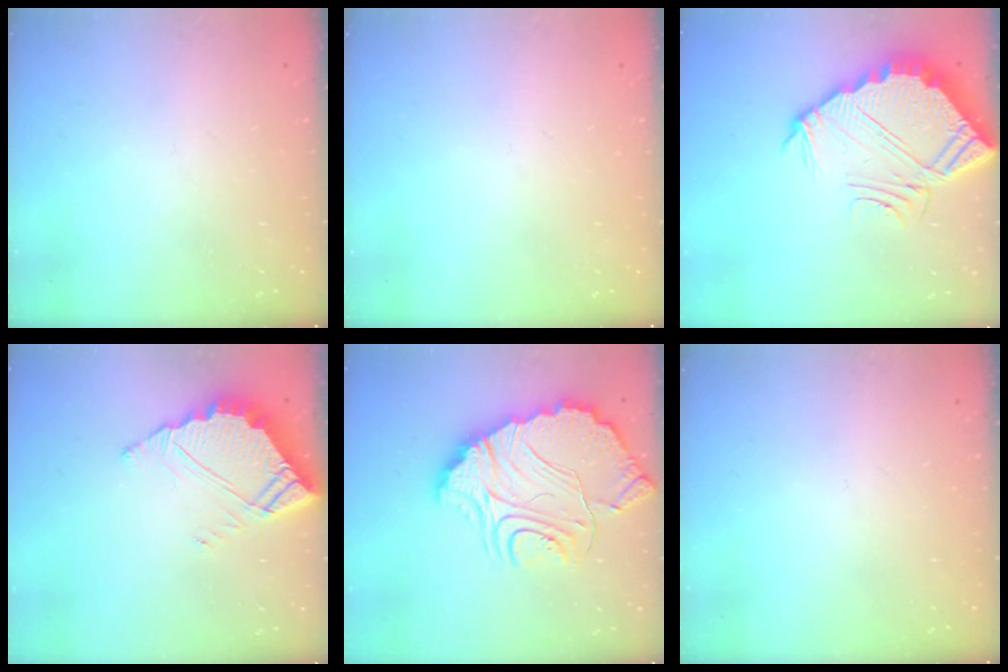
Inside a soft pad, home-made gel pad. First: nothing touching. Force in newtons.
{"total": 0.0}
{"total": 8.4, "press": 8.4, "slide": 0.6}
{"total": 6.3, "press": 6.2, "slide": 0.4}
{"total": 20.6, "press": 20.5, "slide": 1.8}
{"total": 0.0}